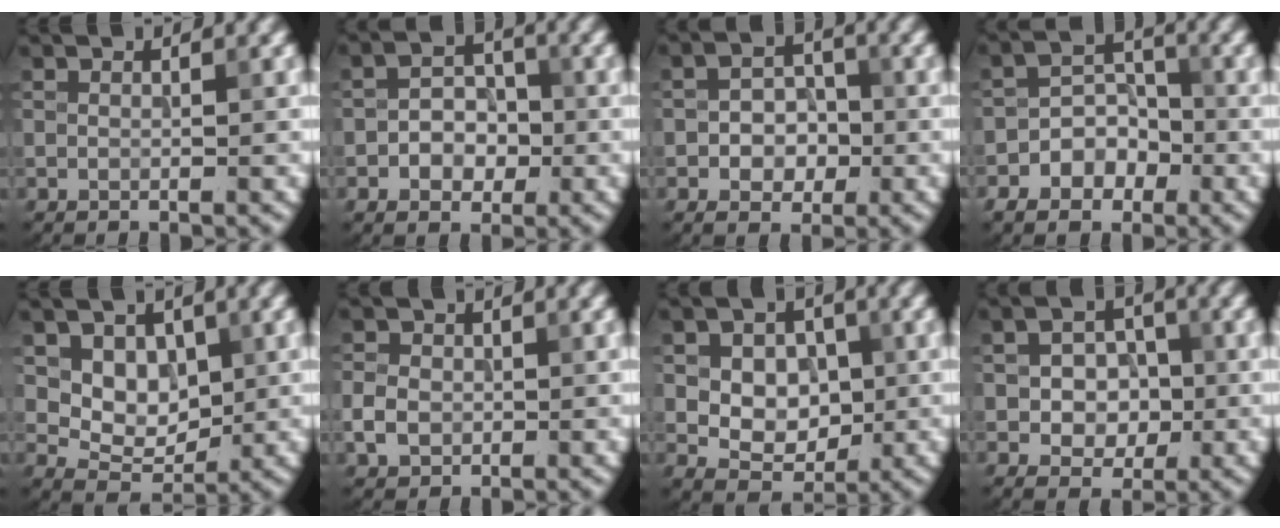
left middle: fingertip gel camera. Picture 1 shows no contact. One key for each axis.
{"total": 3.4, "fx": -1.0, "fy": 2.5, "fz": 2.0, "tx": -0.027, "ty": 0.003, "tz": -0.020}
{"total": 3.5, "fx": -1.0, "fy": 2.6, "fz": 2.1, "tx": -0.025, "ty": 0.003, "tz": -0.020}
{"total": 4.2, "fx": -2.2, "fy": 3.0, "fz": 2.0, "tx": -0.027, "ty": 0.002, "tz": -0.040}
{"total": 4.3, "fx": 1.2, "fy": 3.2, "fz": 2.6, "tx": -0.040, "ty": -0.010, "tz": 0.020}
{"total": 2.7, "fx": -0.5, "fy": 2.2, "fz": 1.4, "tx": -0.027, "ty": 0.000, "tz": -0.013}
{"total": 6.4, "fx": 0.7, "fy": 5.0, "fz": 3.9, "tx": -0.053, "ty": 0.014, "tz": 0.001}
{"total": 4.0, "fx": -0.6, "fy": 3.1, "fz": 2.4, "tx": -0.027, "ty": 0.000, "tz": -0.015}